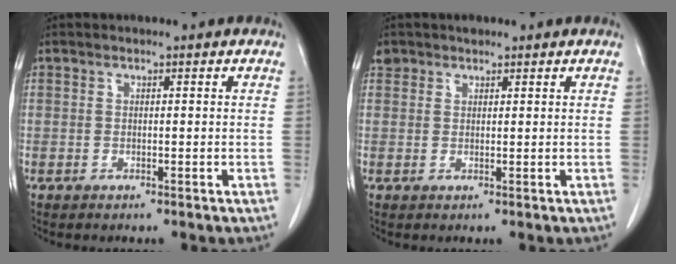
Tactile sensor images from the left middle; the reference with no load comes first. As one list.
[{"total": 1.7, "force": [1.3, 1.1, 0.0], "torque": [0.002, 0.008, 0.021]}]